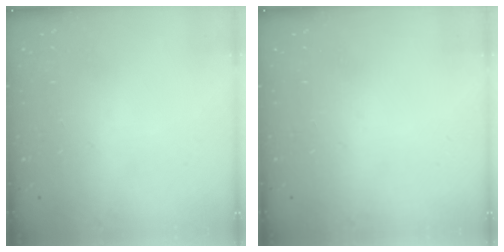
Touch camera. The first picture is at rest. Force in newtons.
{"total": 0.0}